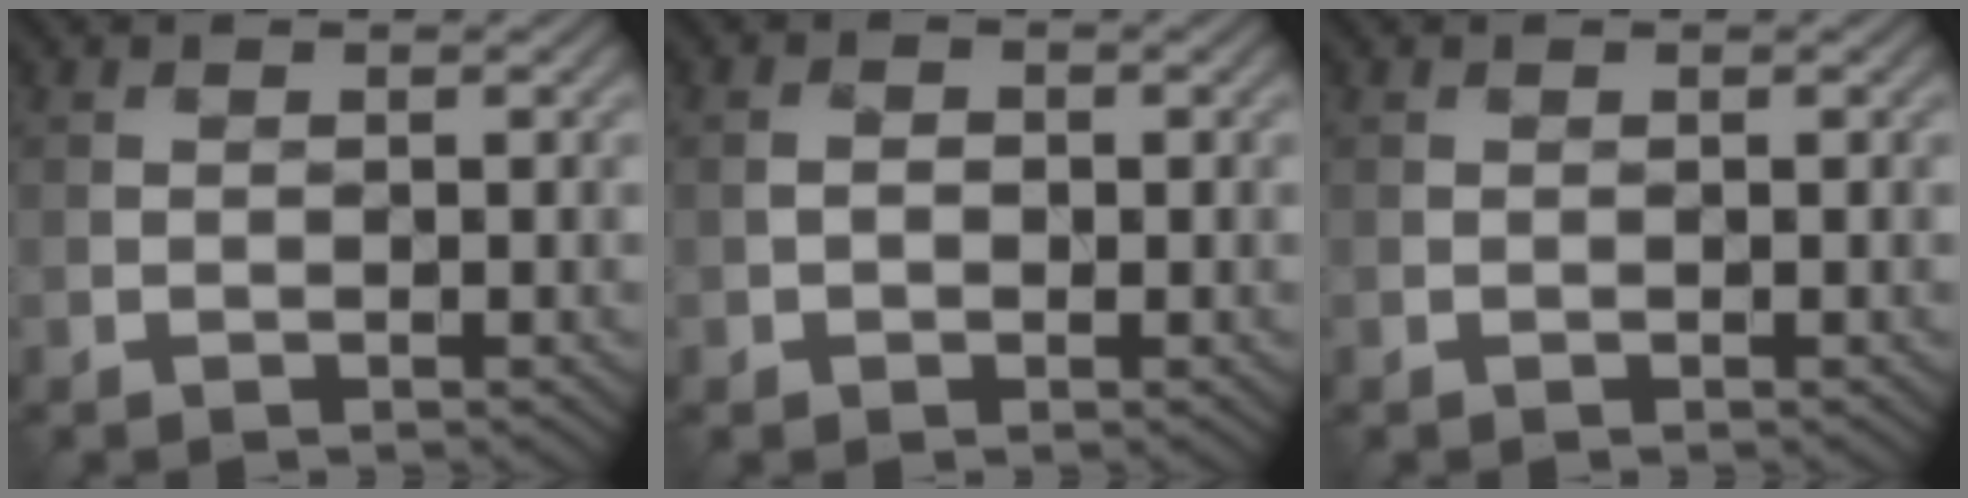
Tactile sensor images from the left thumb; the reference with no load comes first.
{"total": 1.6, "force": [-0.3, 1.3, 0.9], "torque": [-0.018, -0.002, -0.006]}
{"total": 0.0}